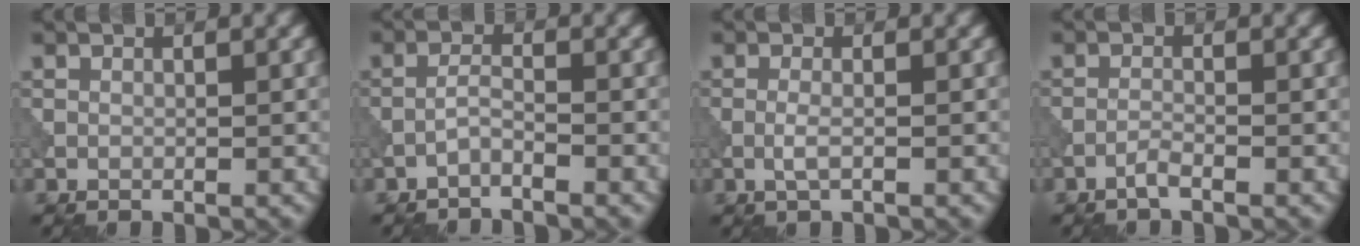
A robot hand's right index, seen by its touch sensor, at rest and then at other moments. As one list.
[{"total": 1.4, "force": [-1.1, 0.1, 0.9], "torque": [-0.018, 0.007, -0.028]}, {"total": 1.4, "force": [-0.4, 0.3, 1.3], "torque": [-0.029, 0.000, -0.012]}, {"total": 1.1, "force": [-0.9, 0.1, 0.7], "torque": [-0.013, 0.005, -0.021]}]